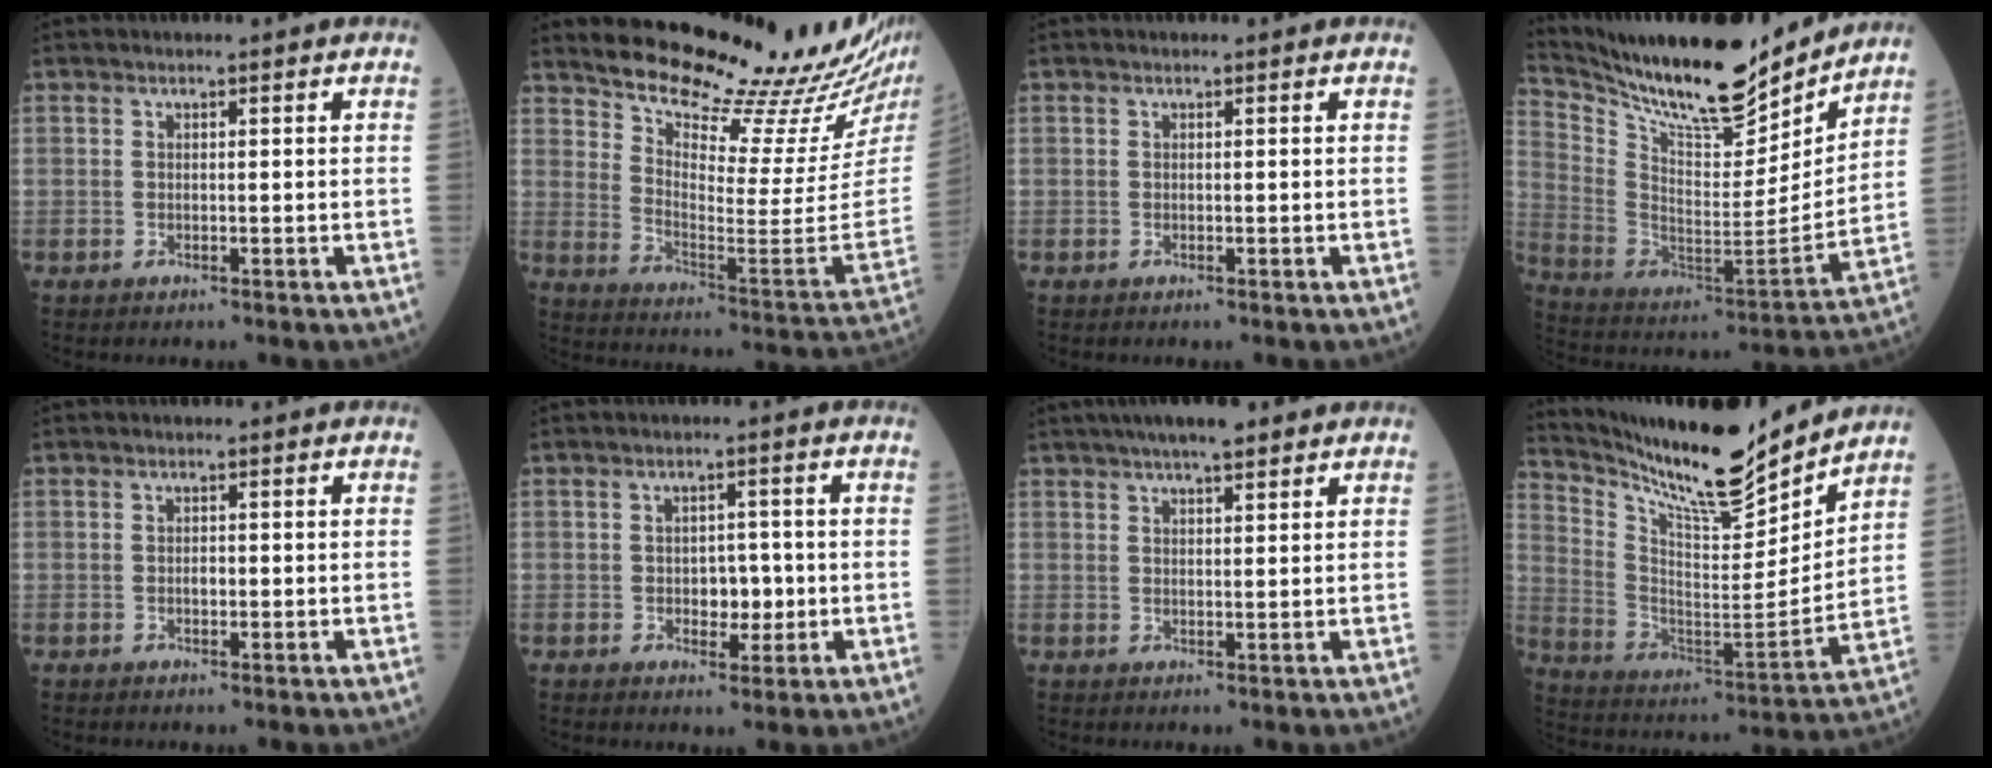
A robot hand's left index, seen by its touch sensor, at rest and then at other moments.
{"total": 21.8, "force": [20.0, 0.3, 8.6], "torque": [-0.150, -0.112, 0.268]}
{"total": 0.0}
{"total": 22.2, "force": [19.5, 3.8, 9.9], "torque": [-0.187, -0.029, 0.320]}
{"total": 0.9, "force": [-0.4, 0.5, 0.7], "torque": [-0.012, -0.002, -0.007]}
{"total": 3.7, "force": [-0.7, 2.4, 2.7], "torque": [-0.031, 0.003, -0.009]}
{"total": 7.0, "force": [5.2, 1.3, 4.4], "torque": [-0.064, 0.025, 0.080]}
{"total": 18.3, "force": [16.4, 2.0, 7.7], "torque": [-0.154, -0.027, 0.276]}